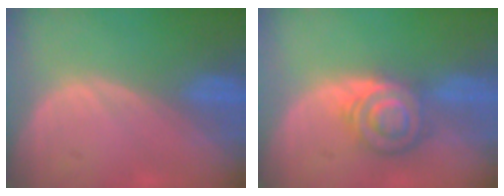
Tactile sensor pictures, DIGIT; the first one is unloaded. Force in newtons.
{"total": 6.4, "press": 6.4, "slide": 0.1}